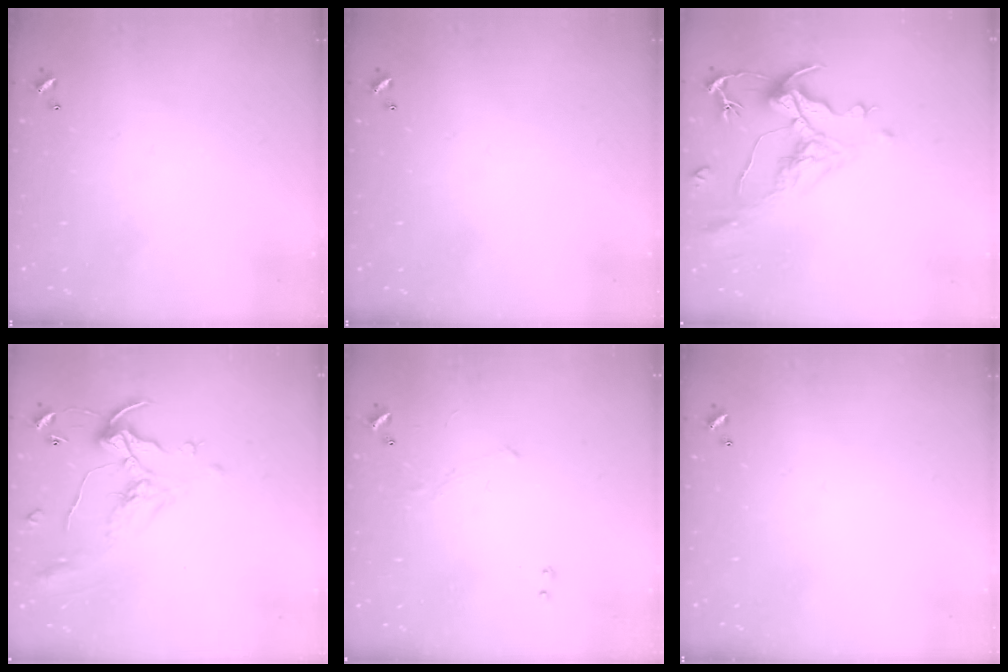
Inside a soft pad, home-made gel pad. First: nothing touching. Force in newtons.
{"total": 0.0}
{"total": 1.4, "press": 0.2, "slide": 1.4}
{"total": 1.1, "press": 0.8, "slide": 0.9}
{"total": 1.2, "press": 1.1, "slide": 0.5}
{"total": 0.0}